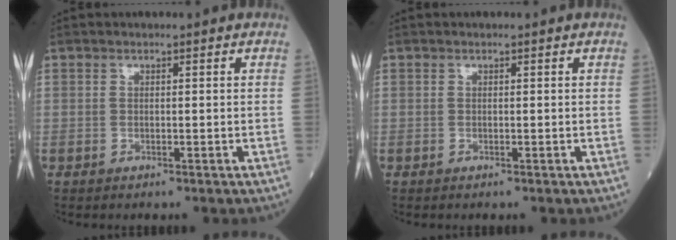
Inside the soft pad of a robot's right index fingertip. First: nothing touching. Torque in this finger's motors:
{"motor_torque": [-0.24, -0.03, -0.06, 0.00]}